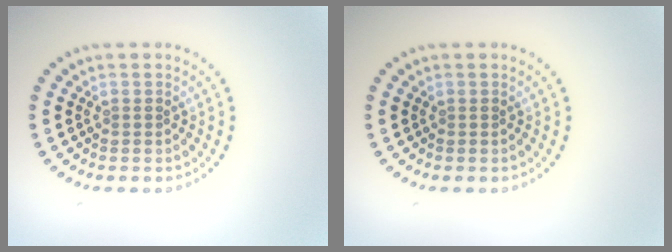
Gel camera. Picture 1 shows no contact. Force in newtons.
{"total": 0.0}